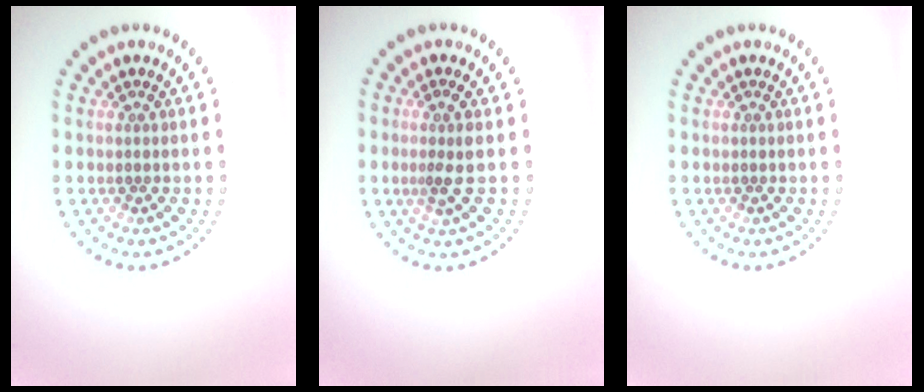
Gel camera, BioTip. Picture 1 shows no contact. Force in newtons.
{"total": 2.0, "press": 1.4, "slide": 1.4}
{"total": 0.0}